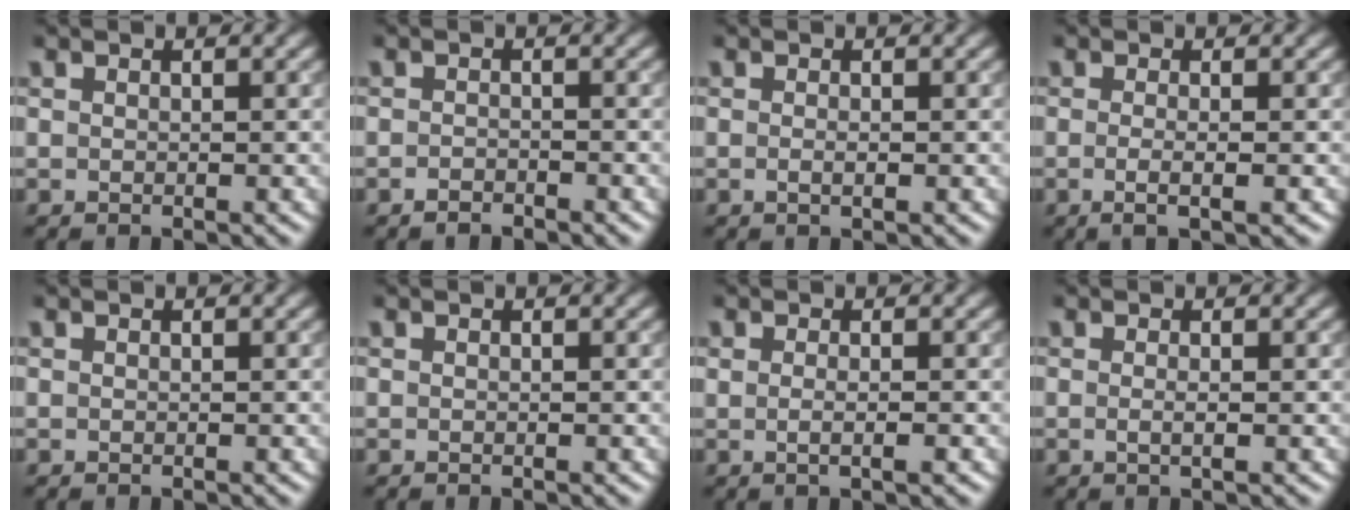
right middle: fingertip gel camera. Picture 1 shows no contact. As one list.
[{"total": 1.0, "force": [-0.9, 0.3, 0.4], "torque": [-0.005, 0.001, -0.017]}, {"total": 0.8, "force": [-0.1, 0.2, 0.8], "torque": [-0.015, -0.004, -0.003]}, {"total": 2.4, "force": [-0.3, 0.8, 2.3], "torque": [-0.030, -0.005, -0.013]}, {"total": 0.0}, {"total": 0.0}, {"total": 1.4, "force": [-0.1, 0.4, 1.4], "torque": [-0.022, -0.004, -0.004]}, {"total": 1.2, "force": [-0.1, 0.3, 1.1], "torque": [-0.018, -0.004, -0.004]}]